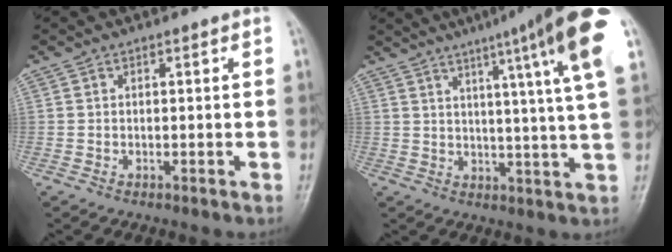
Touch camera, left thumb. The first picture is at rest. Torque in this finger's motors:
{"motor_torque": [0.79, 0.80, 1.63, -1.13, 0.43]}